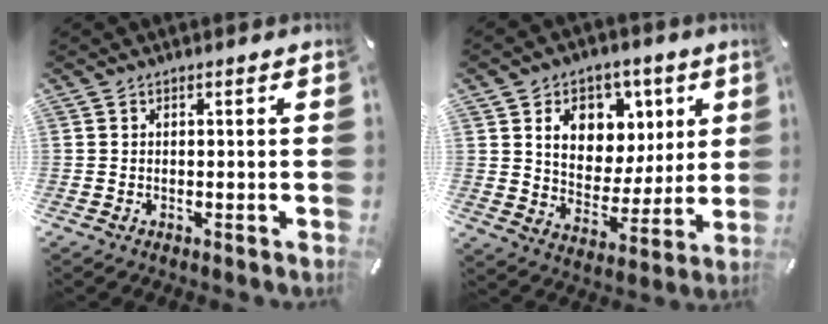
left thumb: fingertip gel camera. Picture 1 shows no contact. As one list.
[{"total": 12.5, "force": [5.1, 10.3, 5.1], "torque": [-0.072, -0.029, 0.094]}]